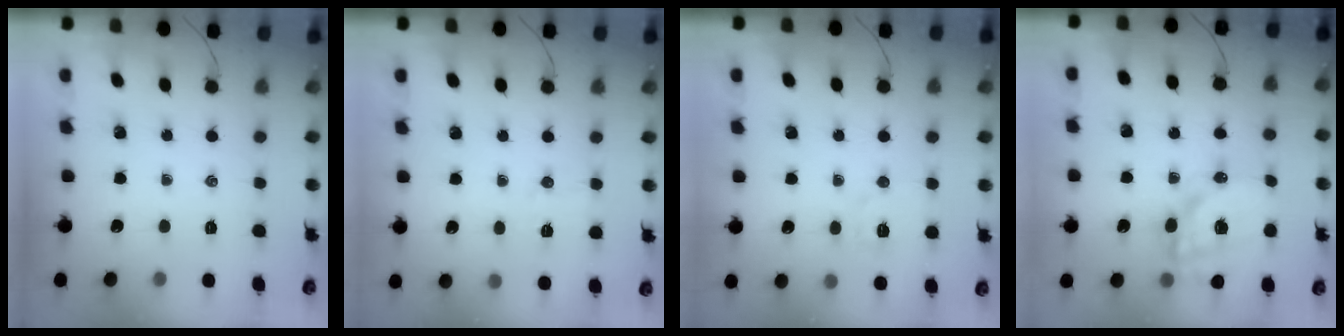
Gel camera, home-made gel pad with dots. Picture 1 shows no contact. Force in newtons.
{"total": 4.4, "press": 4.3, "slide": 1.2}
{"total": 5.7, "press": 5.5, "slide": 1.4}
{"total": 14.8, "press": 14.5, "slide": 3.3}